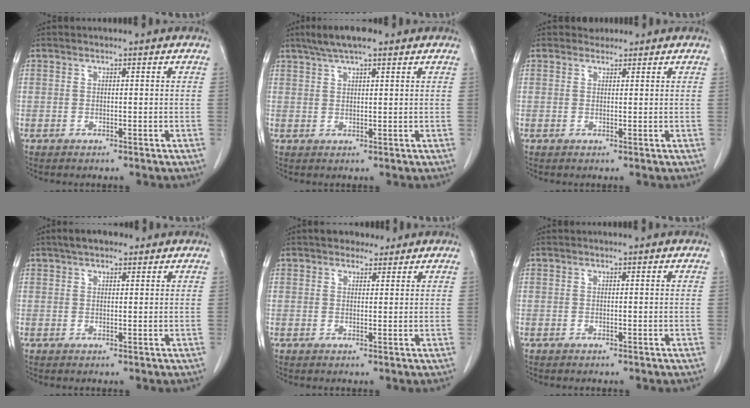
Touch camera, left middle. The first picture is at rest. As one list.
[{"total": 6.0, "force": [4.4, 1.1, 4.0], "torque": [-0.076, 0.023, 0.076]}, {"total": 1.2, "force": [1.0, 0.5, -0.3], "torque": [0.000, 0.005, 0.013]}, {"total": 4.1, "force": [2.9, 1.7, 2.3], "torque": [-0.046, 0.019, 0.047]}, {"total": 3.3, "force": [2.6, 1.7, 0.9], "torque": [-0.012, 0.011, 0.039]}, {"total": 0.0}]